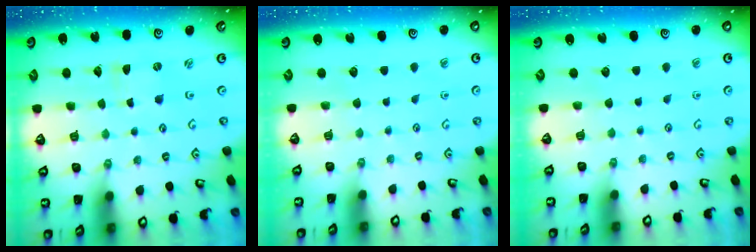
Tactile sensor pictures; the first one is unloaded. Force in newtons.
{"total": 0.0}
{"total": 0.0}